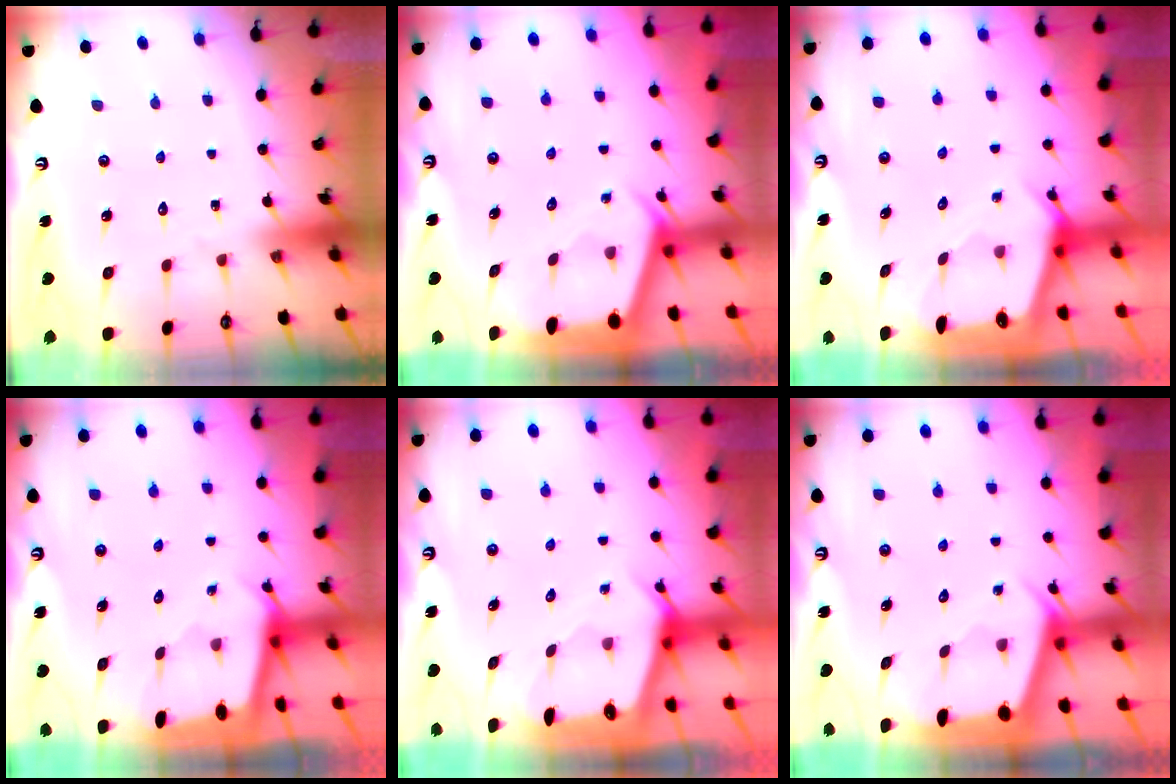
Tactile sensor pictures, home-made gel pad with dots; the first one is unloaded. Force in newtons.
{"total": 2.4, "press": 2.4, "slide": 0.3}
{"total": 2.4, "press": 2.4, "slide": 0.2}
{"total": 1.8, "press": 1.7, "slide": 0.2}
{"total": 2.3, "press": 2.3, "slide": 0.2}
{"total": 2.4, "press": 2.3, "slide": 0.3}